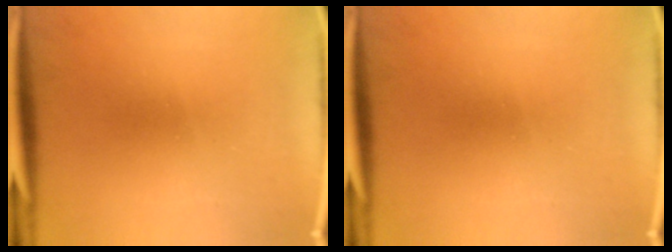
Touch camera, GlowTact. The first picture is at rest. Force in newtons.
{"total": 0.0}